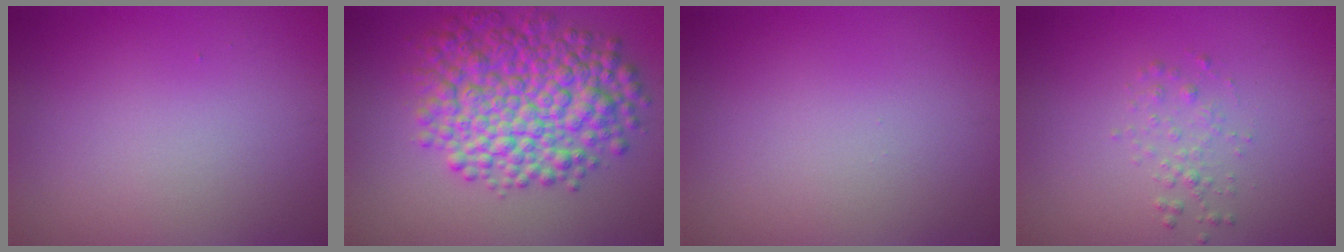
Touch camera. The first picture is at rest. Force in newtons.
{"total": 8.5, "press": 8.5, "slide": 0.1}
{"total": 0.0}
{"total": 1.2, "press": 1.2, "slide": 0.0}